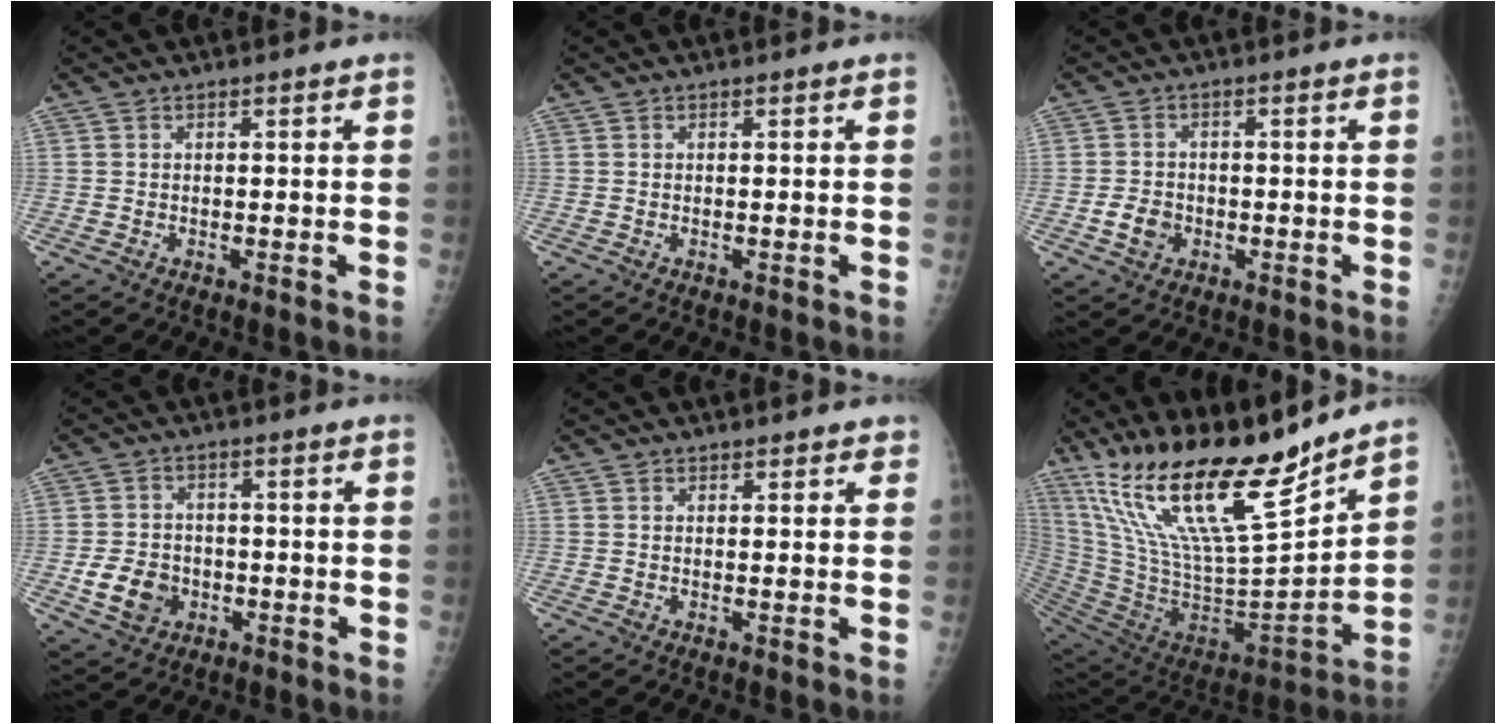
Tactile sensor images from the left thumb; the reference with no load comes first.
{"total": 0.0}
{"total": 3.9, "force": [-1.3, 3.2, 1.9], "torque": [-0.026, 0.007, -0.022]}
{"total": 6.9, "force": [-1.9, 5.7, 3.4], "torque": [-0.045, 0.008, -0.029]}
{"total": 1.5, "force": [1.2, 0.8, 0.3], "torque": [0.015, -0.005, 0.009]}
{"total": 26.0, "force": [19.8, 5.3, 16.0], "torque": [-0.255, -0.109, 0.360]}